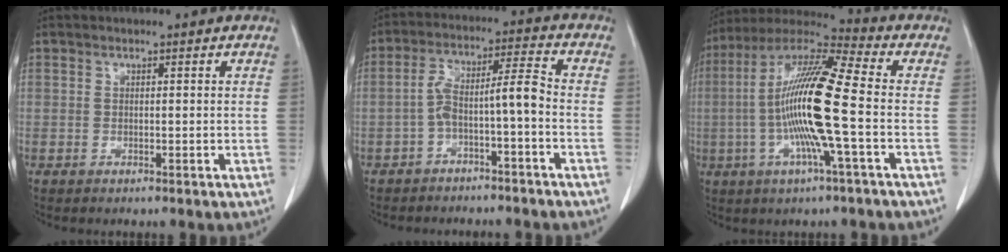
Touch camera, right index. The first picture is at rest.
{"total": 6.9, "force": [-2.5, 0.6, 6.4], "torque": [-0.116, 0.037, -0.041]}
{"total": 16.3, "force": [-2.3, 0.4, 16.1], "torque": [-0.317, 0.002, -0.055]}